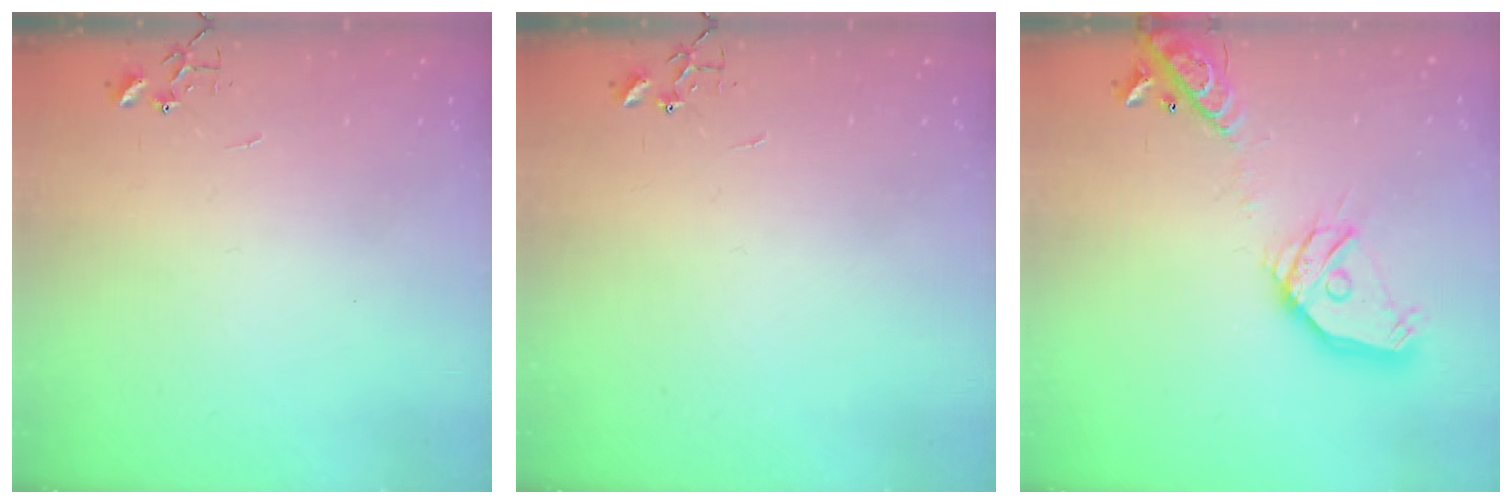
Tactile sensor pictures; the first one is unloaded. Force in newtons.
{"total": 0.0}
{"total": 18.8, "press": 18.6, "slide": 3.0}